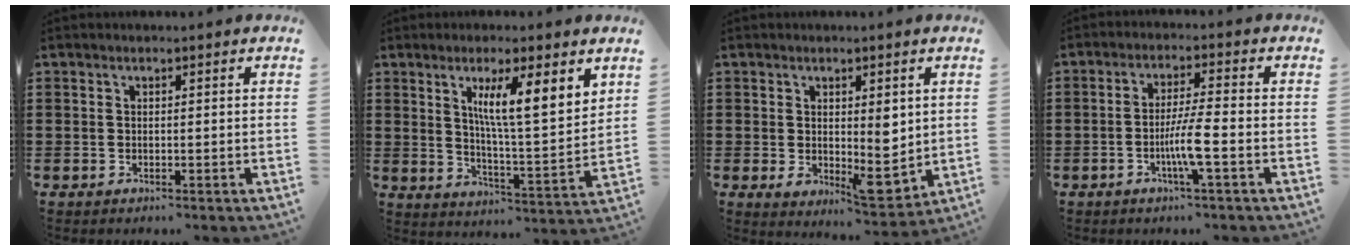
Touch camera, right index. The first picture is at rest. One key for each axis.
{"total": 8.1, "fx": 4.0, "fy": 1.3, "fz": 6.9, "tx": -0.128, "ty": -0.014, "tz": 0.063}
{"total": 5.5, "fx": 1.0, "fy": 3.3, "fz": 4.3, "tx": -0.058, "ty": -0.009, "tz": 0.015}
{"total": 5.7, "fx": -2.0, "fy": -0.1, "fz": 5.4, "tx": -0.106, "ty": -0.012, "tz": -0.041}